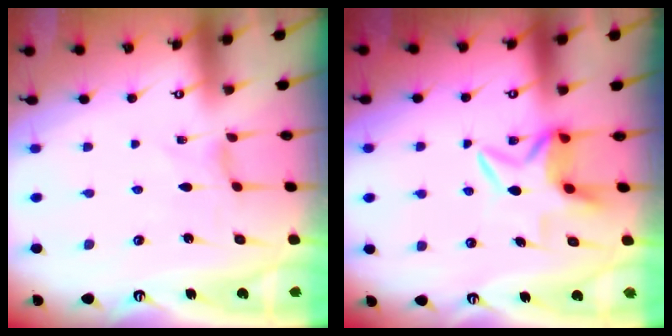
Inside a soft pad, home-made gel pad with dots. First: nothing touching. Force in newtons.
{"total": 6.5, "press": 6.3, "slide": 1.7}